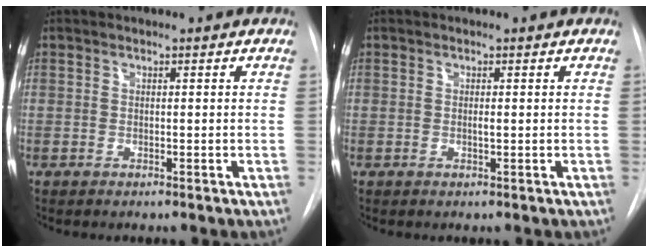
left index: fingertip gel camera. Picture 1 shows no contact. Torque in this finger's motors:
{"motor_torque": [0.20, 0.05, -0.01, 0.00]}